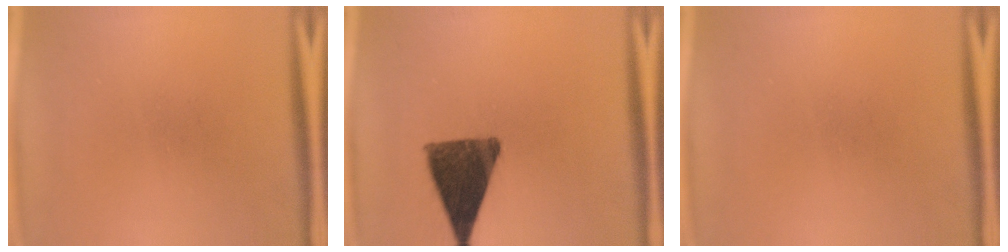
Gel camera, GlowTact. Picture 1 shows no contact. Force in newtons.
{"total": 12.2}
{"total": 0.0}